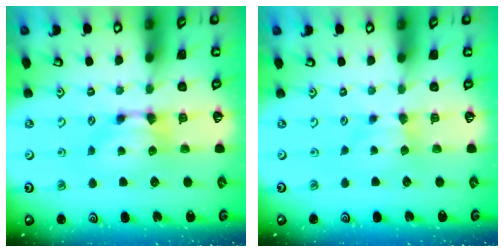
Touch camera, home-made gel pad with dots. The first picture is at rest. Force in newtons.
{"total": 1.4, "press": 1.3, "slide": 0.5}